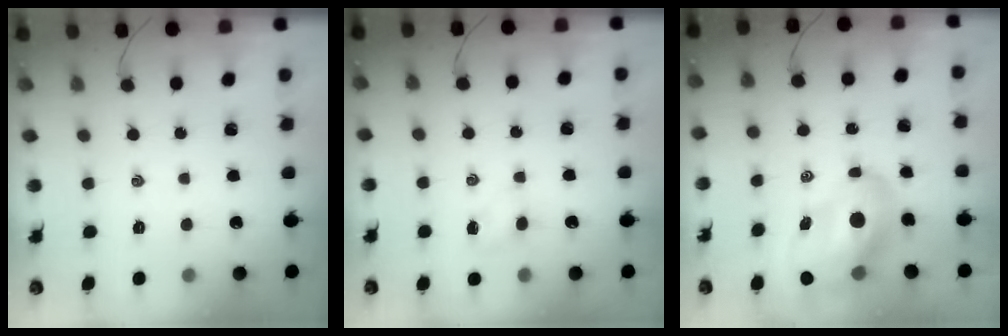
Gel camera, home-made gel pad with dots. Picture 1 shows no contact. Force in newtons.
{"total": 2.8, "press": 2.6, "slide": 1.0}
{"total": 12.9, "press": 12.2, "slide": 4.0}